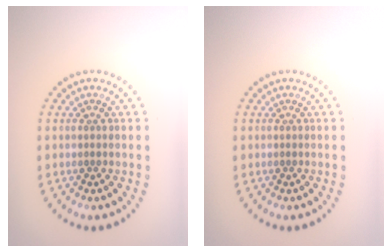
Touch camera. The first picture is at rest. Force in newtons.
{"total": 0.0}